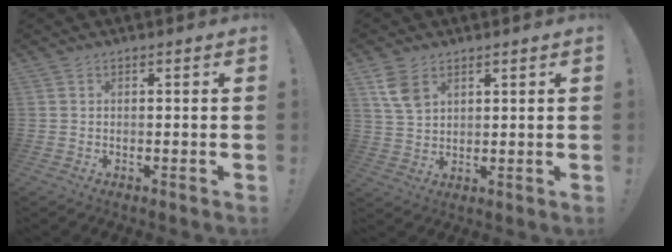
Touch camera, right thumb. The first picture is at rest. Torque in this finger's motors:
{"motor_torque": [-0.03, 0.08, 0.11, 0.30, 0.02]}